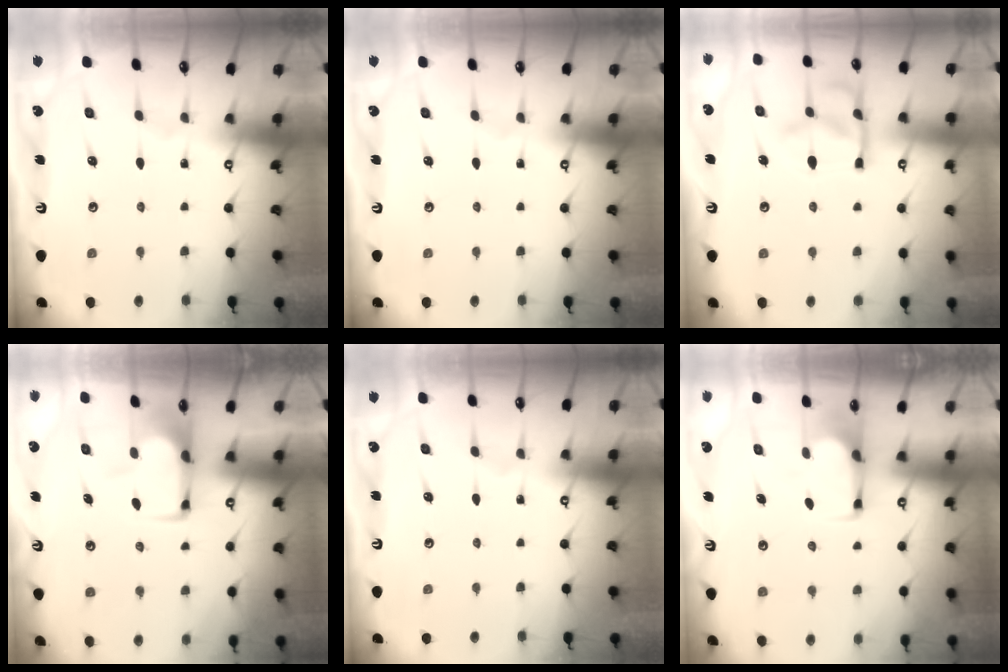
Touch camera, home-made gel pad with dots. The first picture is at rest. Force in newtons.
{"total": 0.0}
{"total": 13.2, "press": 13.1, "slide": 1.4}
{"total": 1.8, "press": 1.7, "slide": 0.4}
{"total": 0.0}
{"total": 2.9, "press": 2.9, "slide": 0.5}